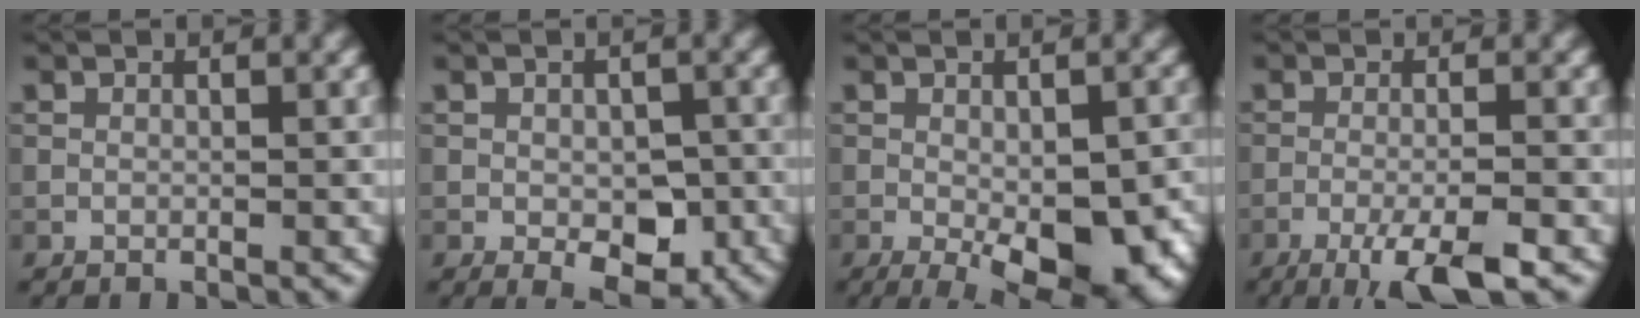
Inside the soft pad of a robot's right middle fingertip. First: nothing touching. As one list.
[{"total": 4.3, "force": [-1.3, 2.4, 3.4], "torque": [-0.044, -0.008, -0.016]}, {"total": 10.7, "force": [-3.6, 4.6, 9.0], "torque": [-0.124, -0.029, -0.036]}, {"total": 5.5, "force": [-3.3, 0.9, 4.3], "torque": [-0.071, 0.000, -0.061]}]